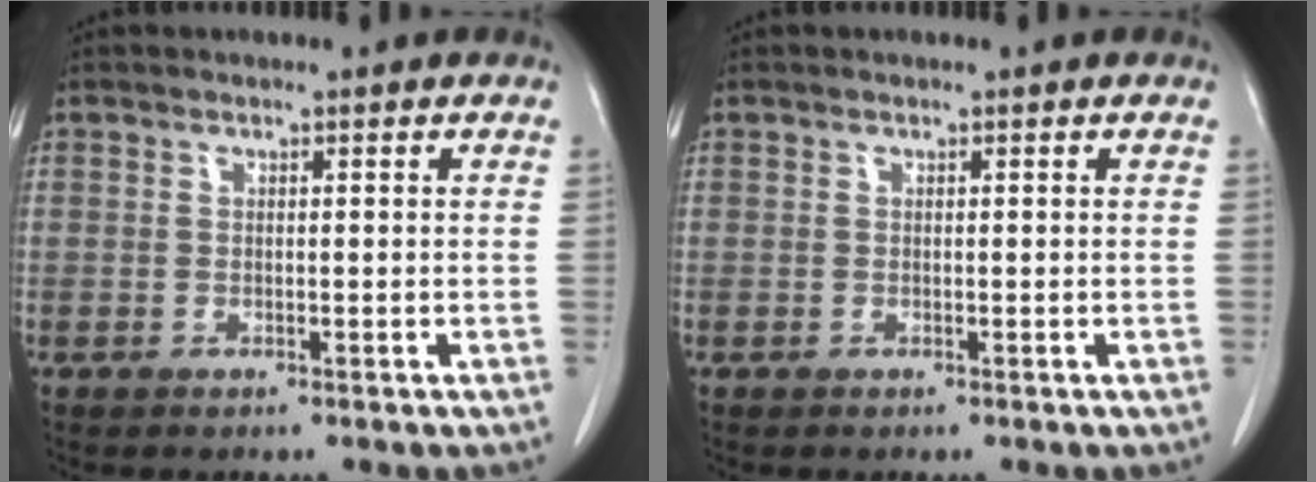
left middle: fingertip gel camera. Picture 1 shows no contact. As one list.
[{"total": 0.0}]